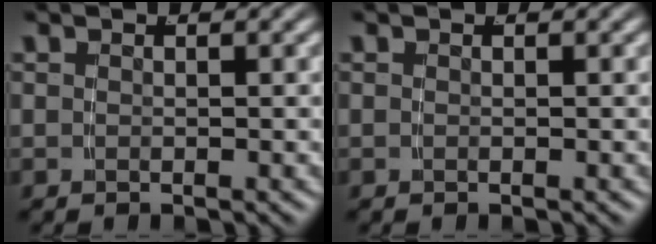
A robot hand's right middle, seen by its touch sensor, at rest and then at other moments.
{"total": 0.0}